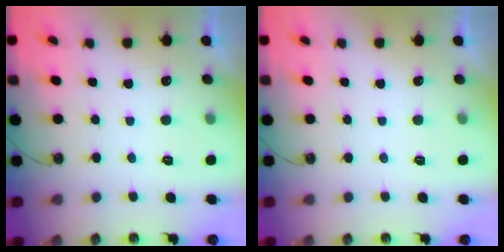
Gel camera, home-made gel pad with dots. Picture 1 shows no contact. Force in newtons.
{"total": 0.0}